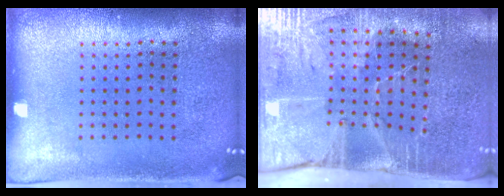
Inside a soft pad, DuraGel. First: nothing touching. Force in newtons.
{"total": 4.4, "press": 3.7, "slide": 2.4}